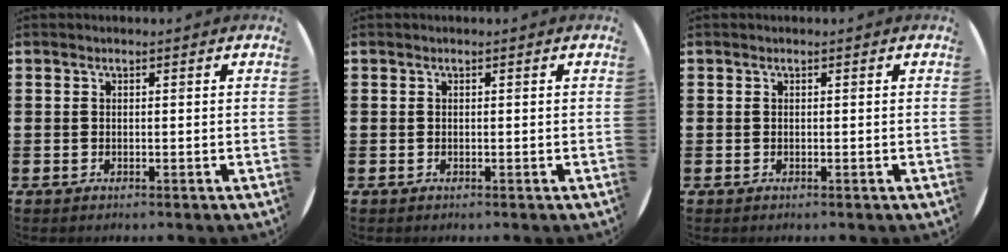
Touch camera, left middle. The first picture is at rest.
{"total": 0.0}
{"total": 0.0}